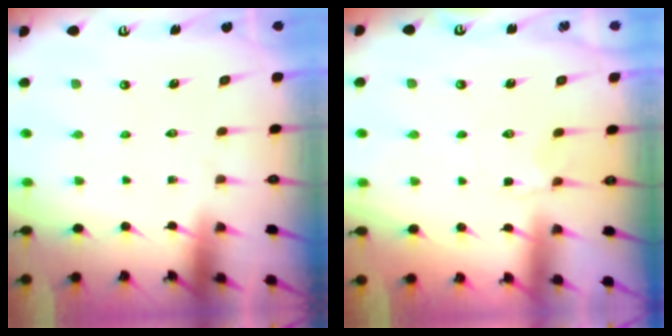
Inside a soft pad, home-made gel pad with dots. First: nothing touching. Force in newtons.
{"total": 2.3, "press": 2.0, "slide": 1.2}